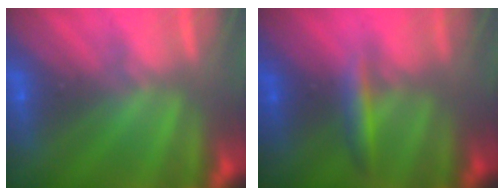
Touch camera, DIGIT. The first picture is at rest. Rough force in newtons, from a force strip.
{"total": 2.9}